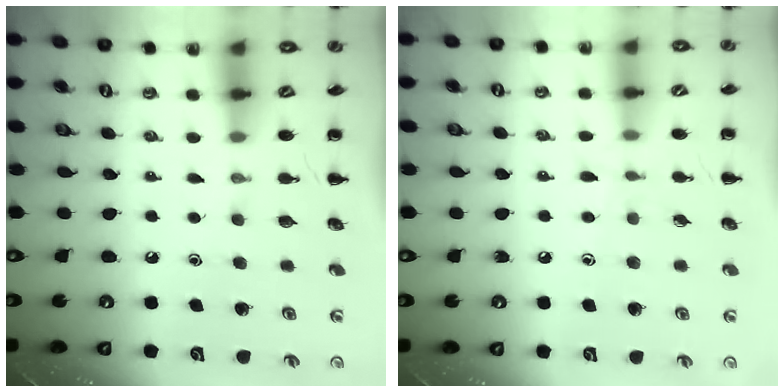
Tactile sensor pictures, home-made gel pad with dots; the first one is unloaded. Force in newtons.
{"total": 5.4, "press": 5.0, "slide": 2.0}